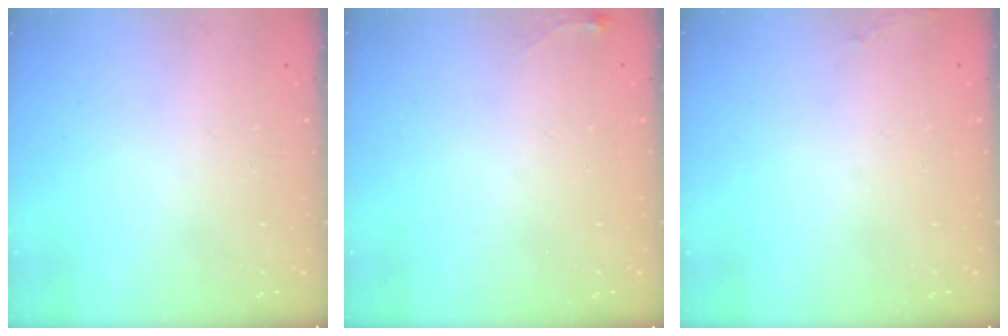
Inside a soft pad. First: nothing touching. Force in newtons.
{"total": 4.0, "press": 3.9, "slide": 0.6}
{"total": 7.0, "press": 4.6, "slide": 5.3}